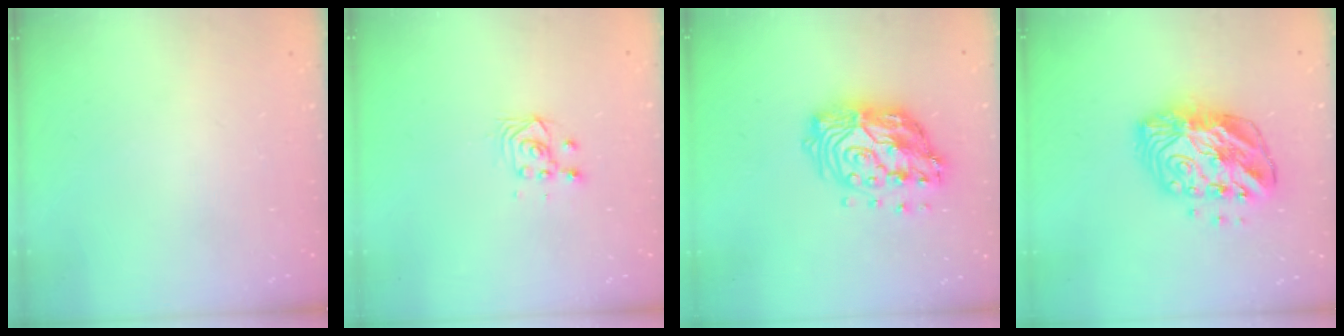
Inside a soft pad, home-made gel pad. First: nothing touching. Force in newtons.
{"total": 3.3, "press": 3.2, "slide": 0.7}
{"total": 17.1, "press": 17.0, "slide": 1.6}
{"total": 14.1, "press": 14.0, "slide": 1.1}